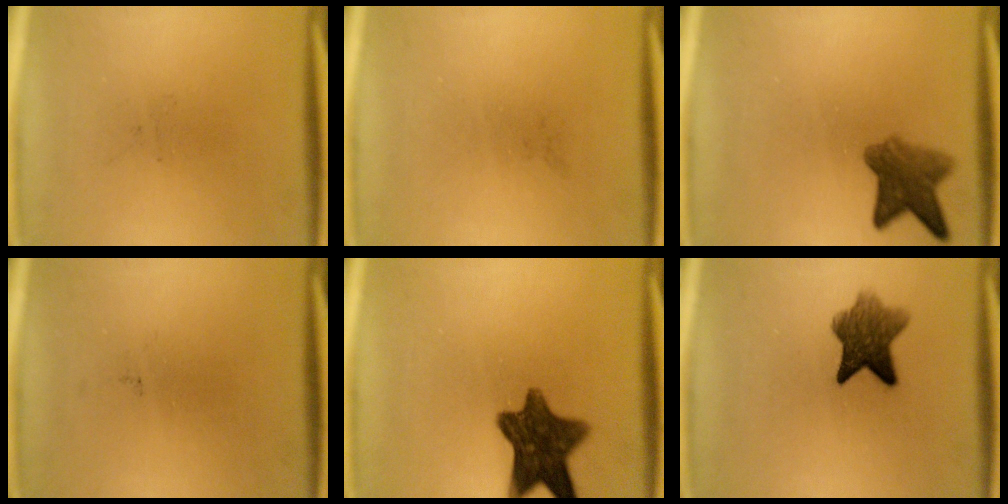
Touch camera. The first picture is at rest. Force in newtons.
{"total": 0.0}
{"total": 5.7}
{"total": 0.0}
{"total": 10.8}
{"total": 7.1}